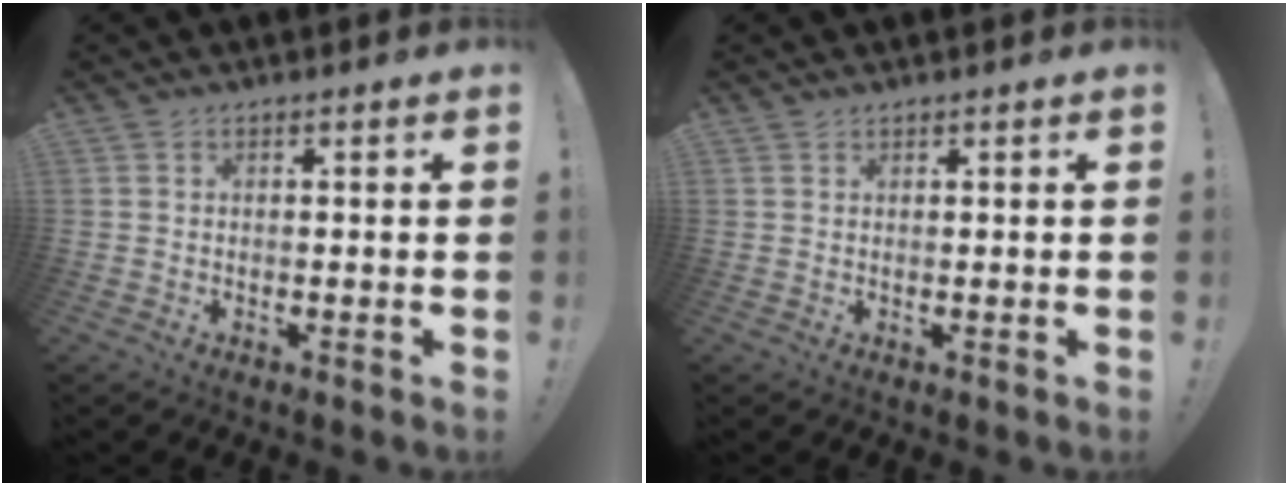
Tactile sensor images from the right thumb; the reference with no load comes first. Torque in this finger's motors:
{"motor_torque": [-0.15, -0.38, -0.31, 0.18, 0.05]}